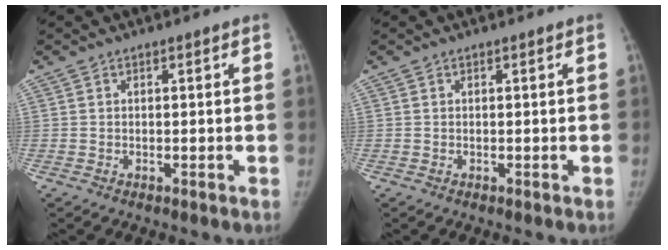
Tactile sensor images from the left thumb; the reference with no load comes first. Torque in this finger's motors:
{"motor_torque": [0.31, -0.04, 0.09, -0.51, 0.06]}